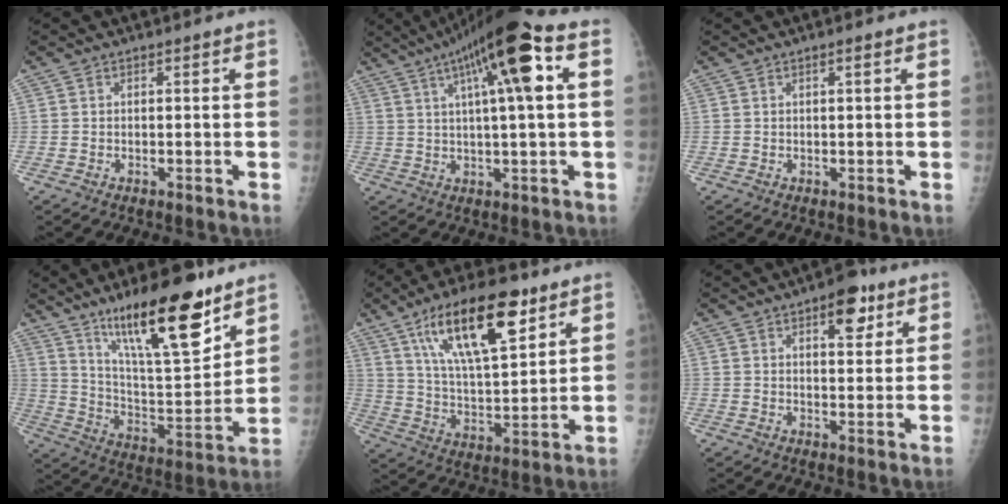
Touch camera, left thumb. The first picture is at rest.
{"total": 15.6, "force": [5.3, 2.5, 14.4], "torque": [-0.243, 0.022, 0.080]}
{"total": 0.7, "force": [0.3, 0.0, 0.7], "torque": [-0.011, 0.001, 0.005]}
{"total": 21.7, "force": [14.3, 5.5, 15.4], "torque": [-0.220, -0.078, 0.246]}
{"total": 19.7, "force": [10.8, 6.9, 15.0], "torque": [-0.225, -0.038, 0.192]}
{"total": 7.2, "force": [3.8, 3.3, 5.1], "torque": [-0.046, -0.015, 0.047]}